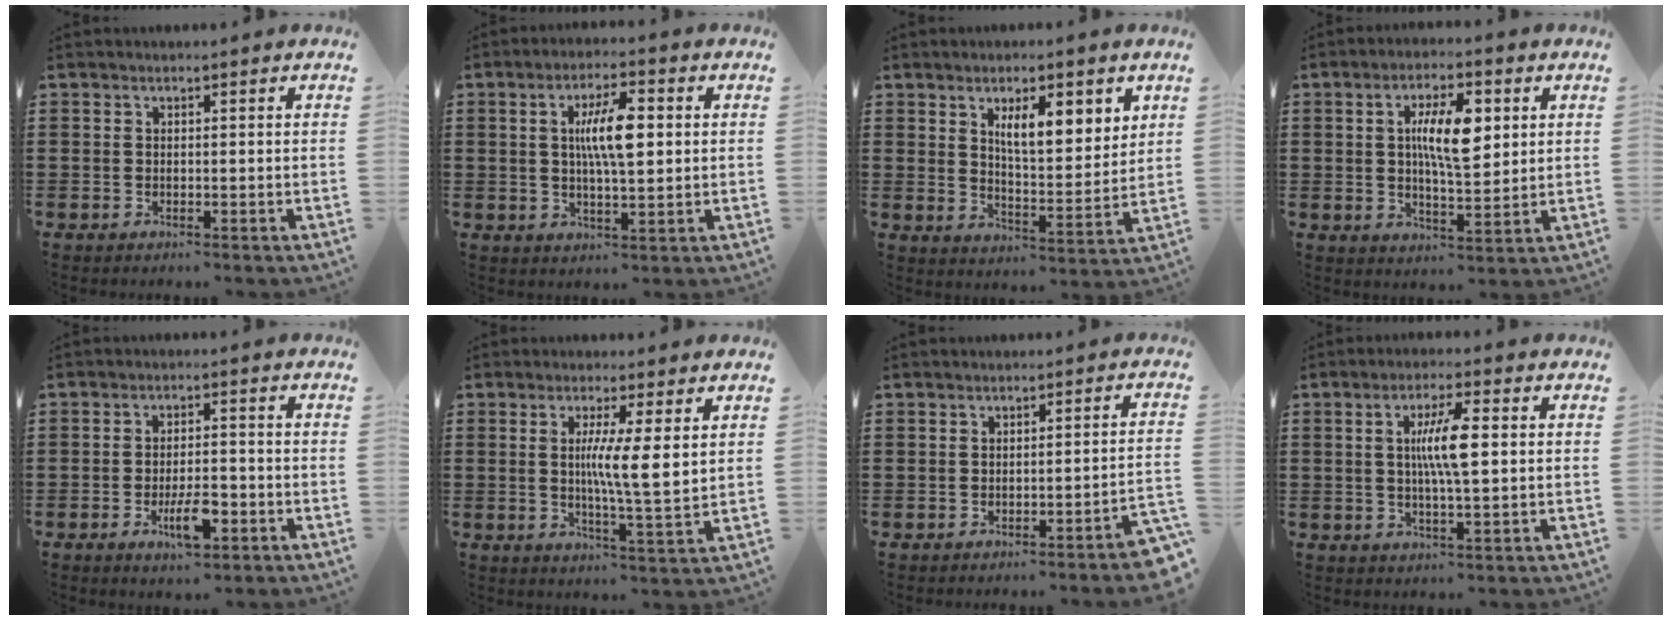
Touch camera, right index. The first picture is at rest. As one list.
[{"total": 7.8, "force": [1.2, 2.2, 7.3], "torque": [-0.142, 0.010, 0.018]}, {"total": 7.4, "force": [3.6, 2.5, 5.9], "torque": [-0.101, -0.007, 0.057]}, {"total": 8.7, "force": [2.0, 3.0, 7.9], "torque": [-0.140, 0.004, 0.028]}, {"total": 5.9, "force": [-2.5, 2.0, 4.9], "torque": [-0.092, 0.001, -0.045]}, {"total": 6.7, "force": [1.7, 0.3, 6.5], "torque": [-0.120, -0.010, 0.023]}, {"total": 2.5, "force": [-2.0, -0.4, 1.5], "torque": [-0.026, -0.010, -0.038]}, {"total": 6.8, "force": [0.9, 1.1, 6.7], "torque": [-0.125, 0.002, 0.011]}]